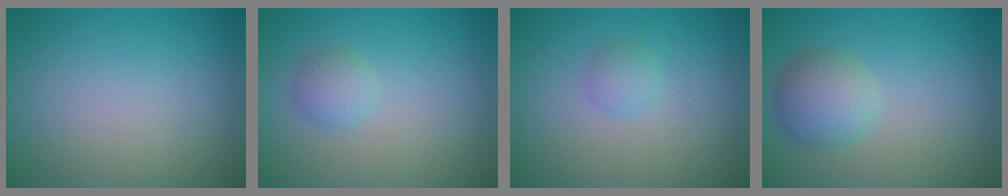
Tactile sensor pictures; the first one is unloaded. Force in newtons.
{"total": 1.7, "press": 1.7, "slide": 0.1}
{"total": 1.2, "press": 1.2, "slide": 0.1}
{"total": 3.6, "press": 3.6, "slide": 0.2}